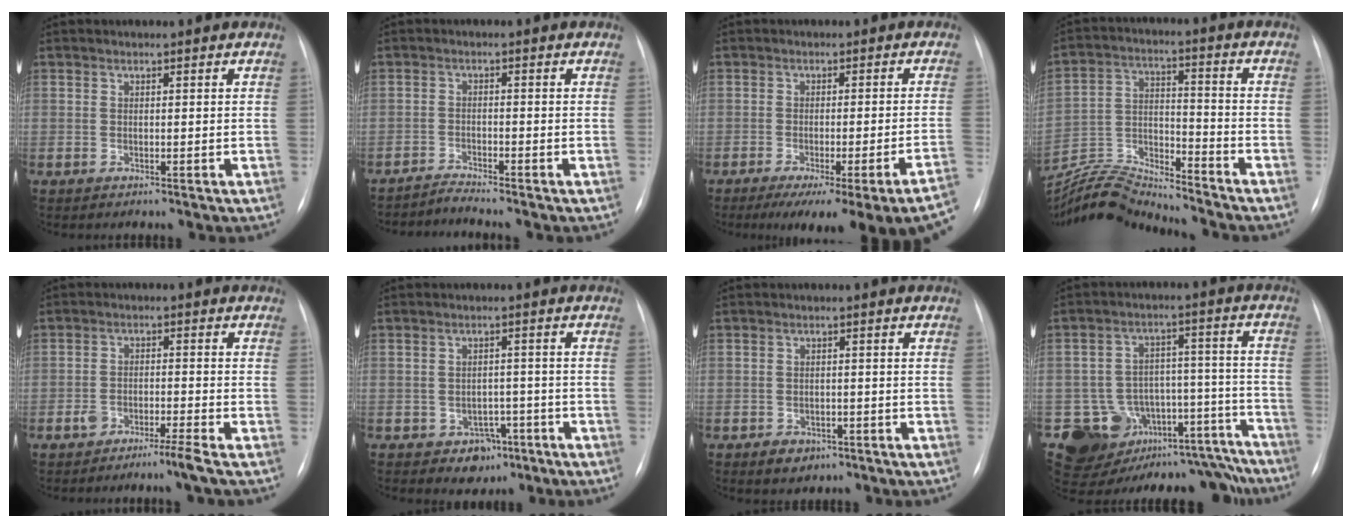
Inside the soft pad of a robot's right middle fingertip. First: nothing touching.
{"total": 2.4, "force": [-2.1, -1.0, -0.4], "torque": [0.004, -0.017, -0.041]}
{"total": 18.0, "force": [-13.6, -0.5, 11.8], "torque": [-0.083, -0.021, -0.174]}
{"total": 11.9, "force": [-11.9, -0.7, 0.7], "torque": [-0.023, 0.026, -0.223]}
{"total": 3.6, "force": [-2.8, -0.2, 2.2], "torque": [-0.047, 0.000, -0.055]}
{"total": 4.4, "force": [-2.4, 3.5, 1.2], "torque": [-0.005, 0.016, -0.022]}
{"total": 3.0, "force": [-1.8, 2.2, 1.0], "torque": [-0.014, 0.005, -0.015]}
{"total": 15.9, "force": [-12.9, 8.3, 4.0], "torque": [-0.033, 0.073, -0.174]}